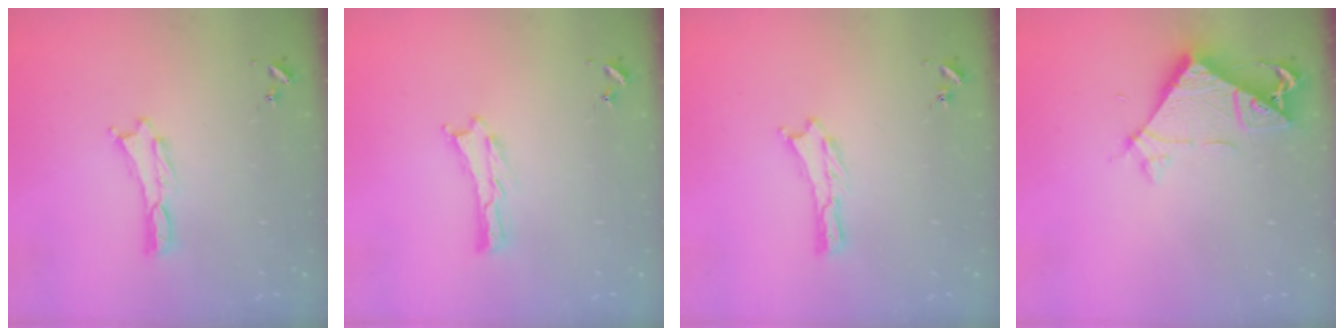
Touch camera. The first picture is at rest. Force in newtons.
{"total": 0.0}
{"total": 0.0}
{"total": 6.8, "press": 6.8, "slide": 0.6}